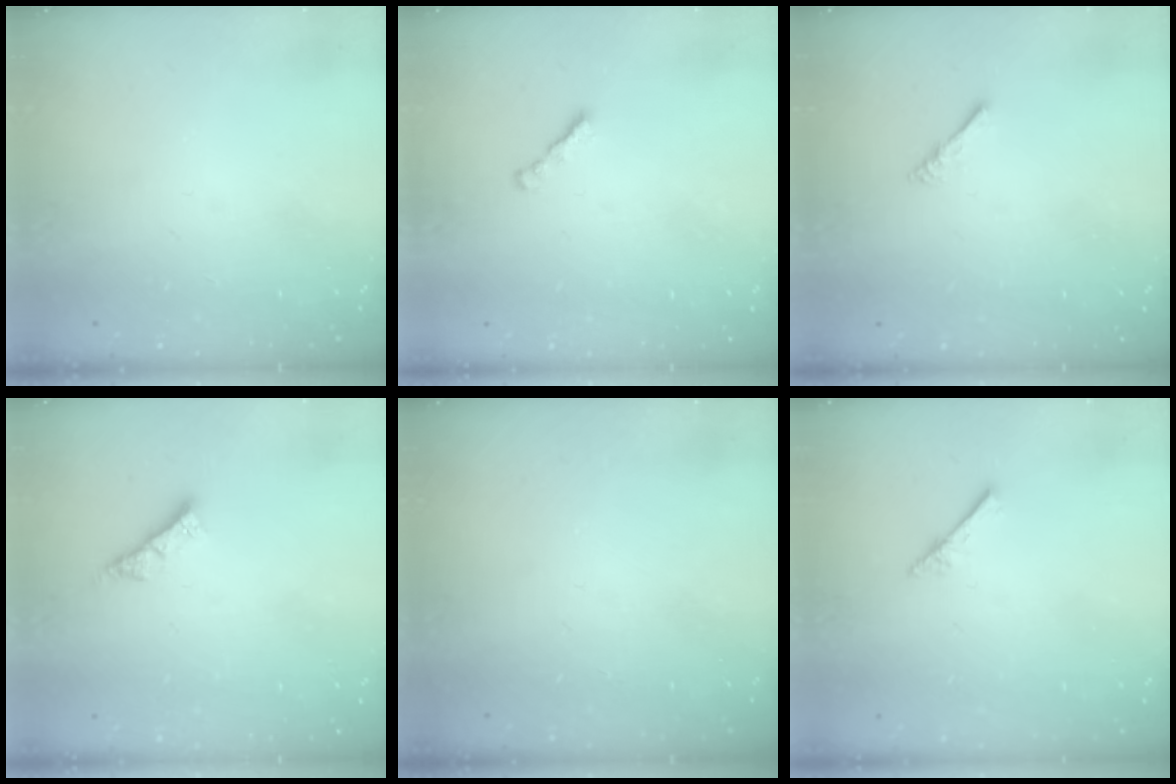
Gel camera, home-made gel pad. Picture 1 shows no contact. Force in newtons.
{"total": 1.8, "press": 1.7, "slide": 0.6}
{"total": 1.7, "press": 1.6, "slide": 0.4}
{"total": 4.8, "press": 4.8, "slide": 0.3}
{"total": 0.0}
{"total": 2.3, "press": 2.3, "slide": 0.2}